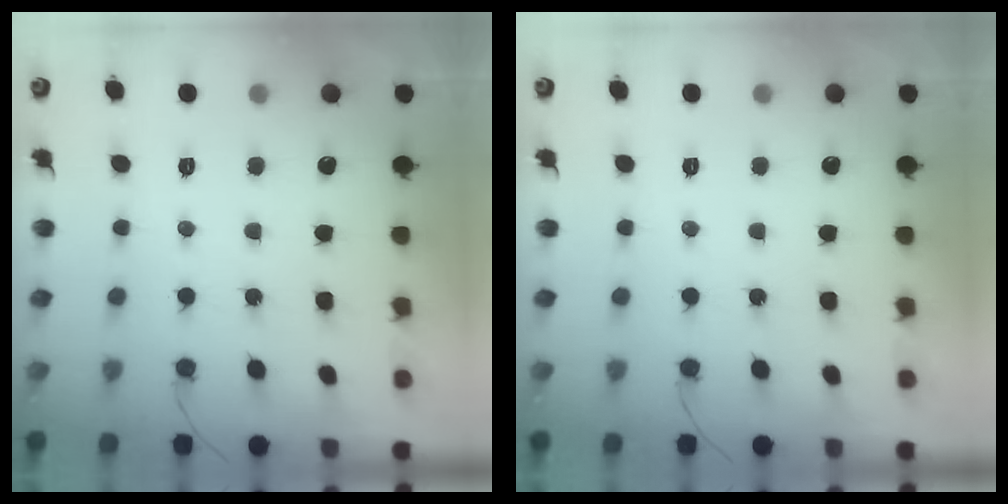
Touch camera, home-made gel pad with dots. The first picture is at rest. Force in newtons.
{"total": 0.0}